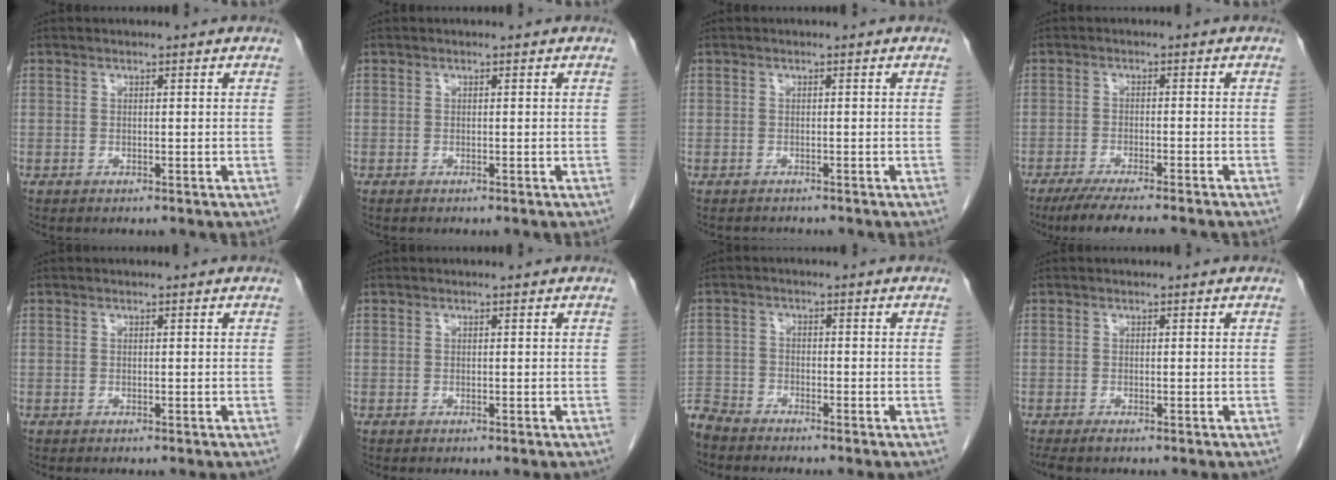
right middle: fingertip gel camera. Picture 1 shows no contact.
{"total": 0.0}
{"total": 1.1, "force": [-1.0, 0.5, -0.2], "torque": [-0.006, -0.002, -0.017]}
{"total": 8.6, "force": [-7.1, 0.0, 4.8], "torque": [-0.063, -0.020, -0.111]}
{"total": 0.0}
{"total": 0.0}
{"total": 4.8, "force": [-4.7, 1.0, 0.6], "torque": [-0.007, -0.014, -0.094]}
{"total": 1.2, "force": [-1.0, 0.0, 0.7], "torque": [-0.013, -0.005, -0.017]}